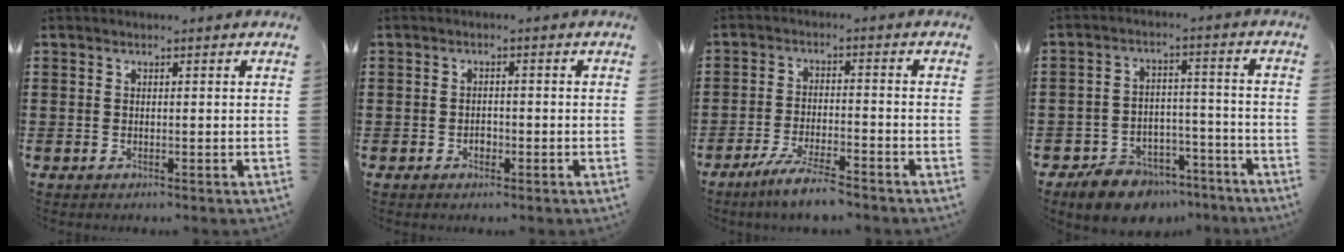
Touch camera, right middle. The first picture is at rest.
{"total": 1.3, "force": [-0.7, 0.8, 0.7], "torque": [-0.018, -0.002, -0.014]}
{"total": 6.0, "force": [-5.1, 0.2, 3.2], "torque": [-0.071, -0.012, -0.097]}
{"total": 7.6, "force": [-7.0, 2.5, 1.4], "torque": [-0.024, 0.032, -0.134]}